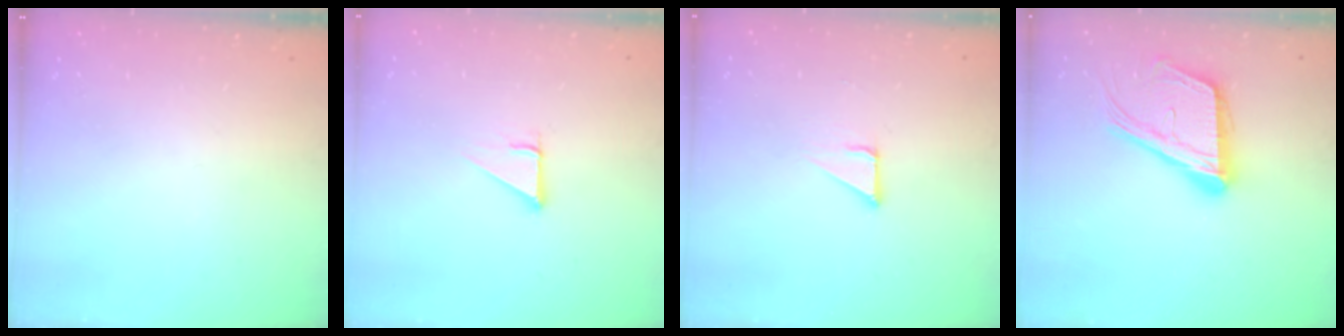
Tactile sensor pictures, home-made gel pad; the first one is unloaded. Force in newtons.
{"total": 2.9, "press": 2.9, "slide": 0.1}
{"total": 2.1, "press": 2.1, "slide": 0.1}
{"total": 18.5, "press": 18.2, "slide": 3.5}